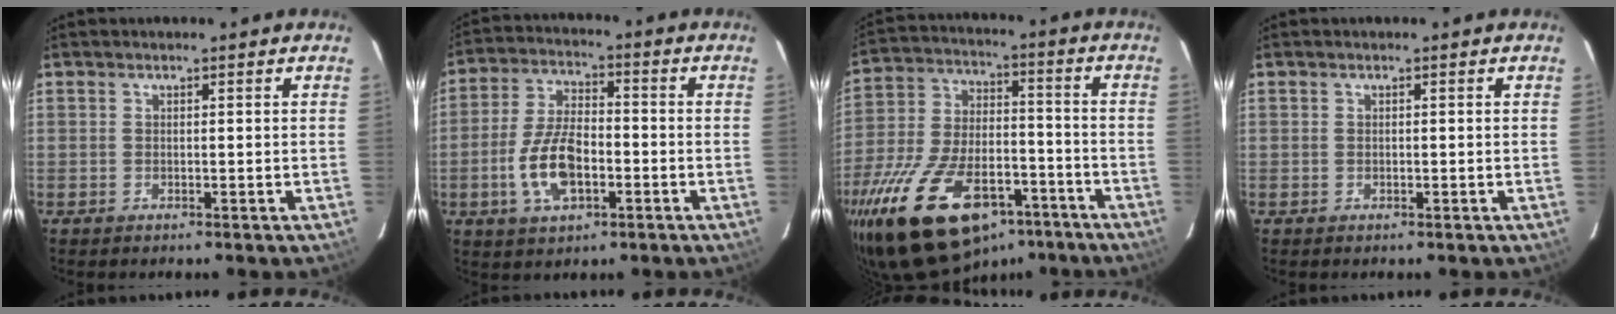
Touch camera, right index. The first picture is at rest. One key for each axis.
{"total": 11.0, "fx": -3.5, "fy": 5.4, "fz": 9.0, "tx": -0.187, "ty": 0.004, "tz": -0.059}
{"total": 28.3, "fx": -17.8, "fy": 13.7, "fz": 17.2, "tx": -0.344, "ty": -0.020, "tz": -0.277}
{"total": 0.0}